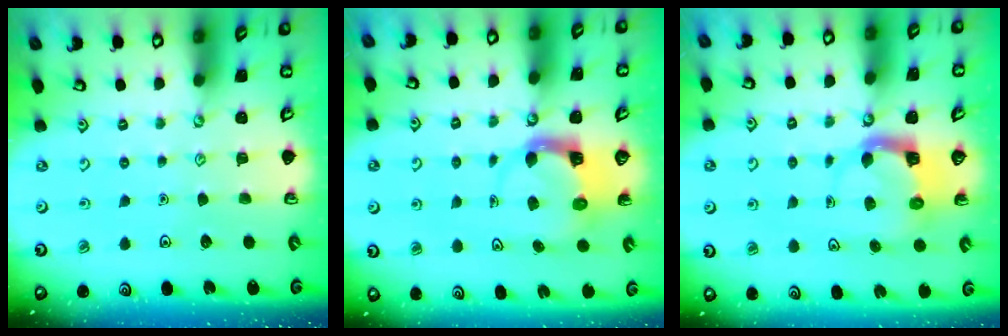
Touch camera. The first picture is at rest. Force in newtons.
{"total": 3.9, "press": 3.8, "slide": 0.5}
{"total": 3.6, "press": 3.6, "slide": 0.6}